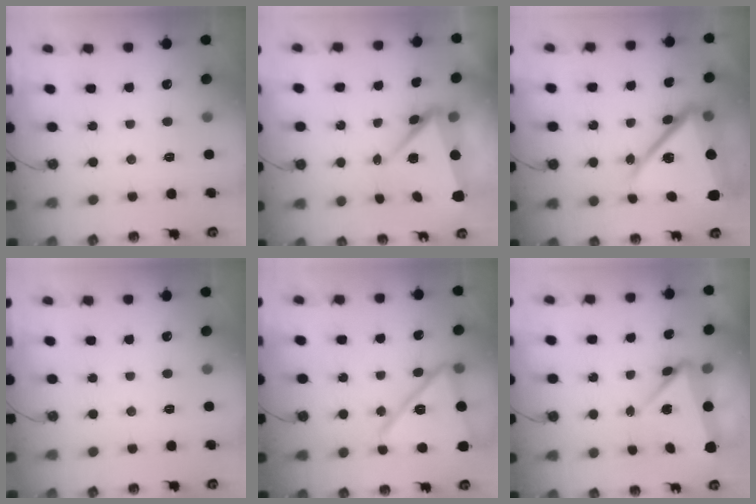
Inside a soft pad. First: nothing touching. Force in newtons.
{"total": 7.2, "press": 6.7, "slide": 2.7}
{"total": 20.4, "press": 20.3, "slide": 1.5}
{"total": 0.0}
{"total": 15.0, "press": 15.0, "slide": 1.4}
{"total": 9.3, "press": 4.9, "slide": 7.9}